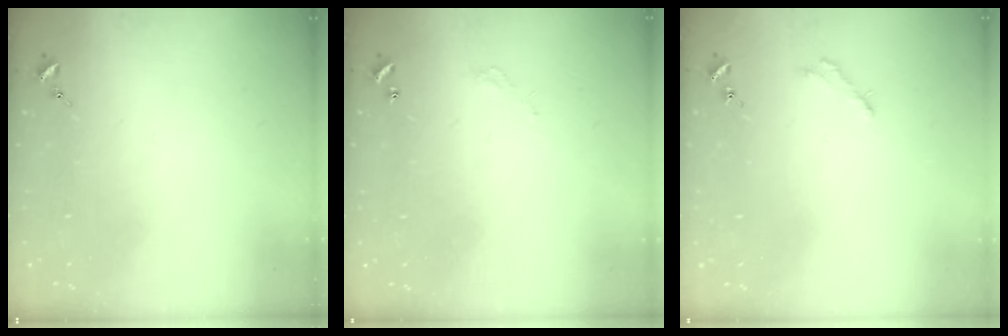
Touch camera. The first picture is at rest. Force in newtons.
{"total": 2.7, "press": 2.7, "slide": 0.2}
{"total": 2.5, "press": 2.5, "slide": 0.2}